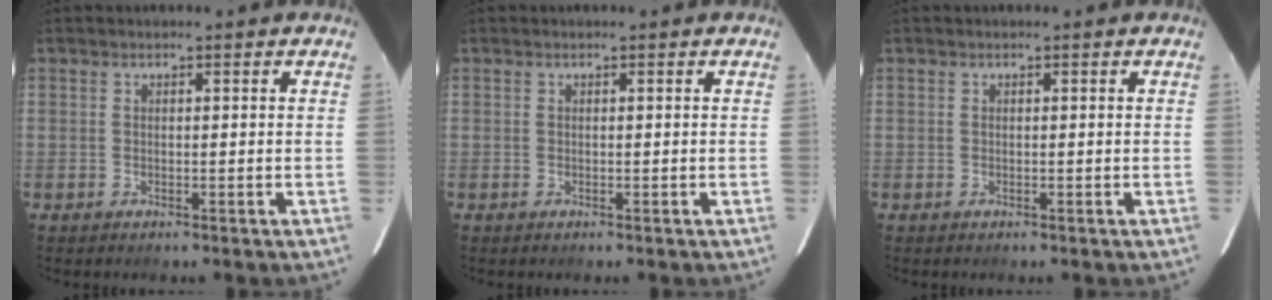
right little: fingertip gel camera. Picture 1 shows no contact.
{"total": 0.0}
{"total": 0.0}